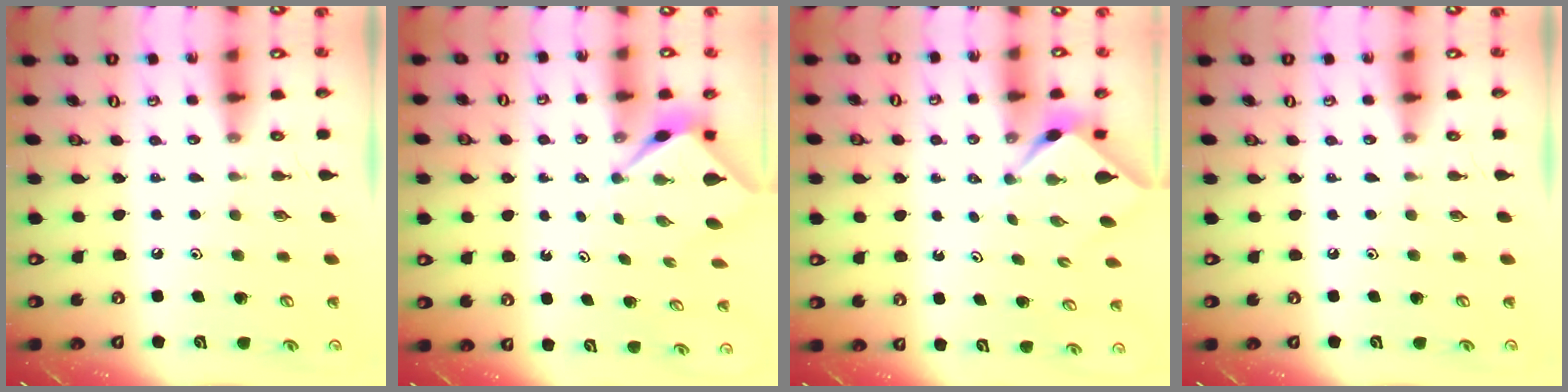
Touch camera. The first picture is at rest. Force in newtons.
{"total": 2.6, "press": 2.6, "slide": 0.1}
{"total": 2.2, "press": 2.2, "slide": 0.2}
{"total": 0.0}